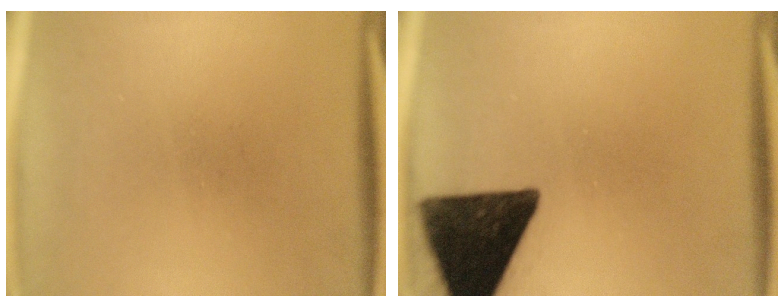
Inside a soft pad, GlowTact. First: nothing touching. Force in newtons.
{"total": 16.1}